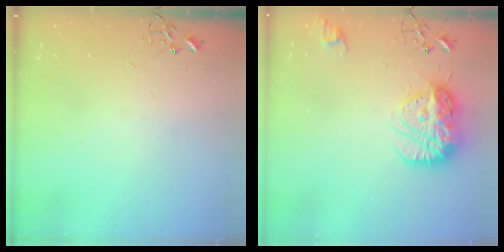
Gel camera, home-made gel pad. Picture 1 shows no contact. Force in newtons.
{"total": 16.5, "press": 16.5, "slide": 1.6}